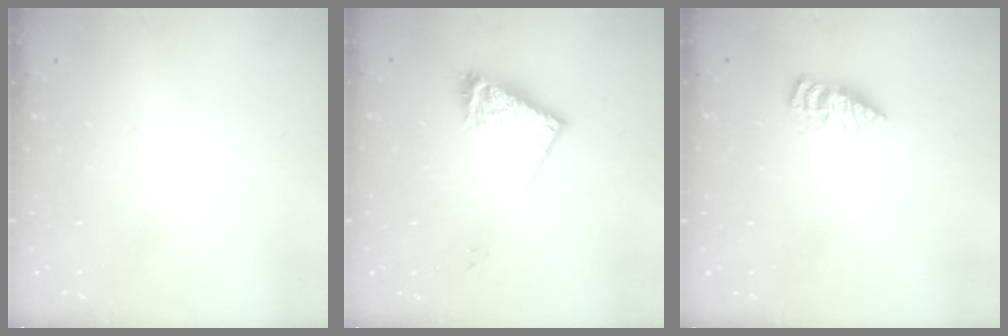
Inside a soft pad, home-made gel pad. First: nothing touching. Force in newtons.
{"total": 9.7, "press": 9.7, "slide": 0.4}
{"total": 2.4, "press": 2.4, "slide": 0.3}